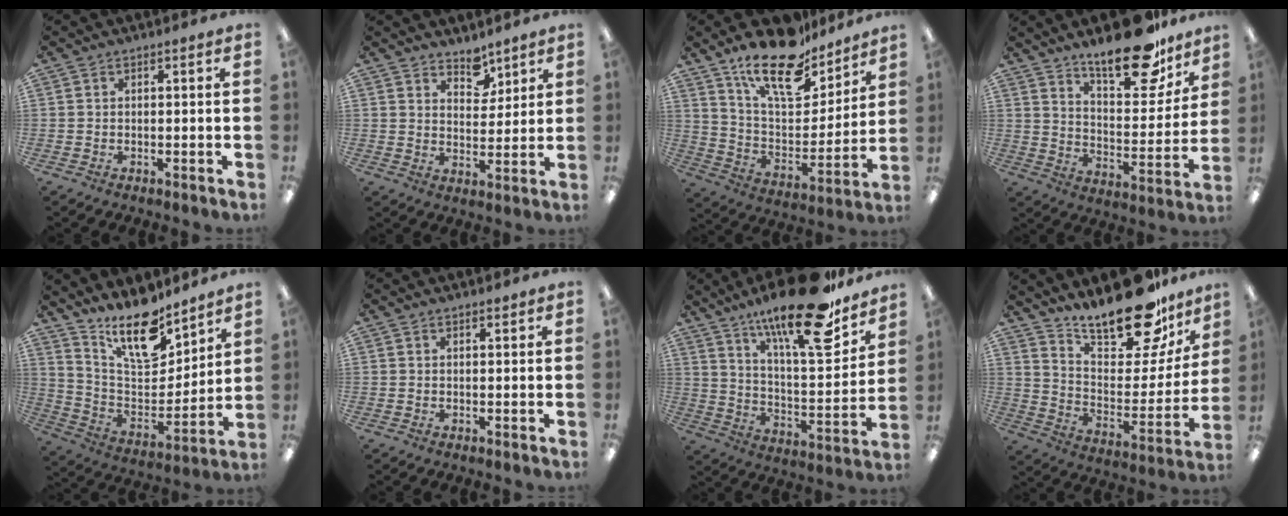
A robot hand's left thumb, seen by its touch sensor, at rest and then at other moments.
{"total": 6.0, "force": [5.1, 2.9, 1.1], "torque": [0.003, -0.038, 0.091]}
{"total": 19.9, "force": [15.5, 7.7, 9.9], "torque": [-0.174, -0.098, 0.271]}
{"total": 20.1, "force": [15.6, 7.3, 10.5], "torque": [-0.146, -0.101, 0.260]}
{"total": 17.5, "force": [13.8, 6.4, 8.7], "torque": [-0.154, -0.094, 0.242]}
{"total": 0.8, "force": [0.8, 0.2, 0.2], "torque": [-0.005, -0.001, 0.015]}
{"total": 24.0, "force": [16.9, 6.4, 15.7], "torque": [-0.240, -0.109, 0.272]}
{"total": 22.1, "force": [18.5, 7.0, 9.8], "torque": [-0.158, -0.128, 0.315]}